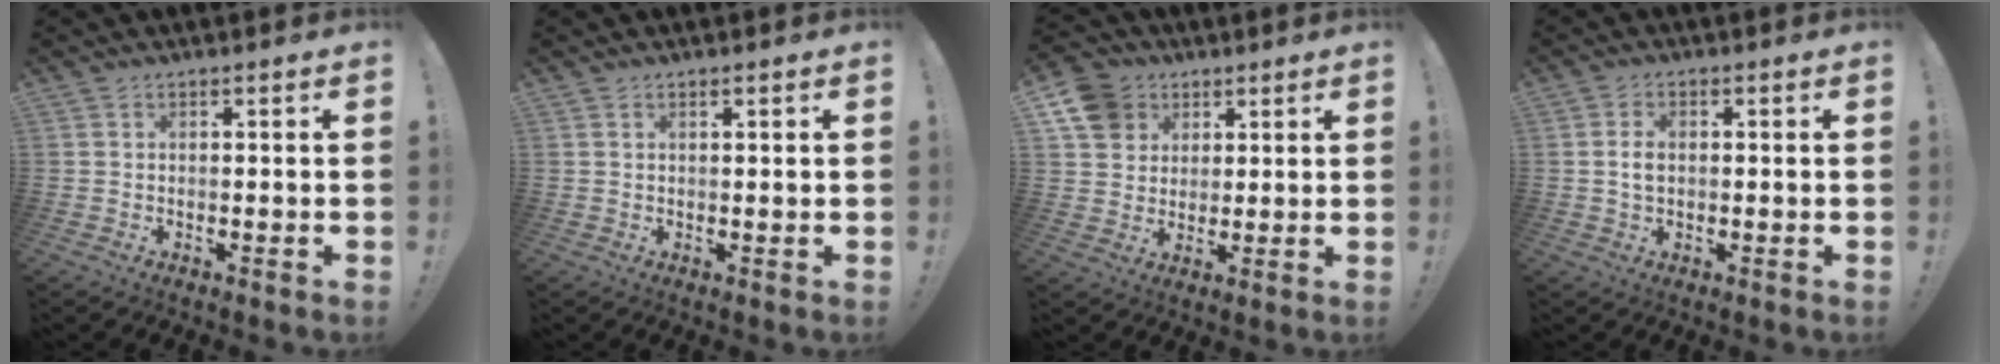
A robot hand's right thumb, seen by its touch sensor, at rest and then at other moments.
{"total": 1.0, "force": [0.5, -0.2, 0.8], "torque": [-0.011, -0.002, 0.008]}
{"total": 10.7, "force": [4.7, 9.0, 3.4], "torque": [-0.057, -0.021, 0.097]}
{"total": 3.1, "force": [0.0, 2.1, 2.3], "torque": [-0.030, 0.003, -0.003]}